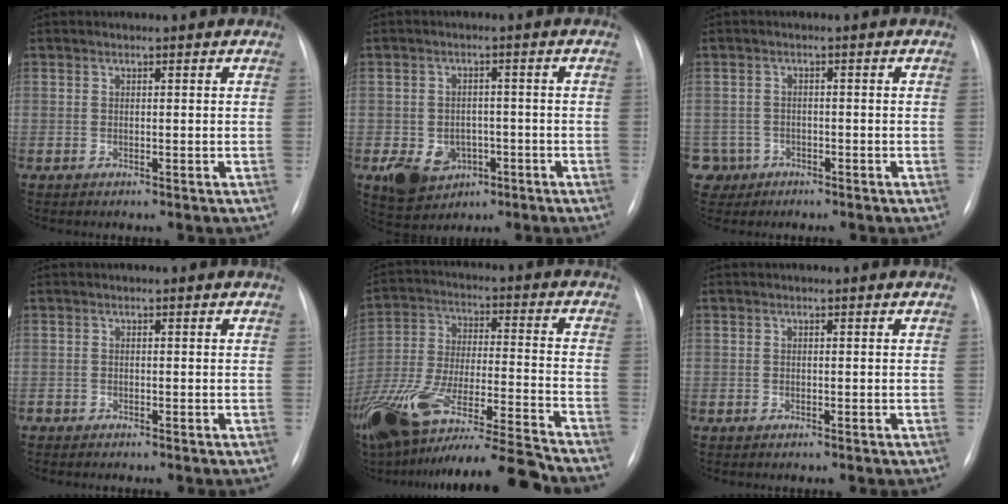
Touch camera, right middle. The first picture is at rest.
{"total": 8.0, "force": [-3.3, 6.2, 3.8], "torque": [-0.065, 0.009, -0.039]}
{"total": 4.1, "force": [-2.2, 3.4, -0.5], "torque": [0.008, 0.010, -0.038]}
{"total": 1.1, "force": [-1.0, 0.3, 0.3], "torque": [-0.007, -0.002, -0.016]}
{"total": 26.1, "force": [-21.5, 1.5, 14.6], "torque": [-0.260, -0.039, -0.361]}
{"total": 0.0}